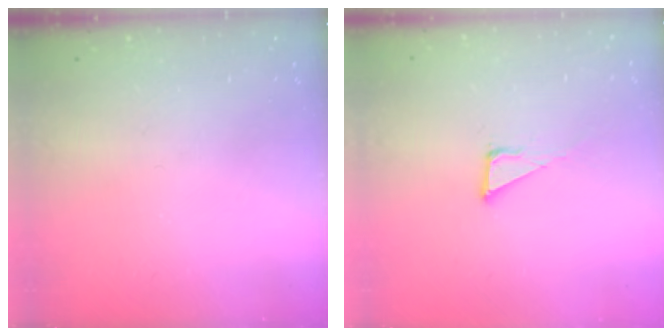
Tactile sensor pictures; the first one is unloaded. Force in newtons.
{"total": 4.3, "press": 4.3, "slide": 0.2}